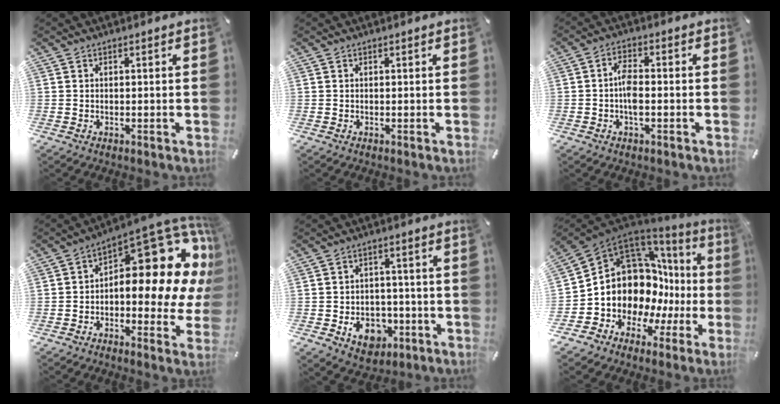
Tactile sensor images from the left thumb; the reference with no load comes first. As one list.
[{"total": 0.0}, {"total": 4.8, "force": [-0.9, 2.1, 4.2], "torque": [-0.080, 0.007, -0.017]}, {"total": 15.6, "force": [6.8, 7.3, 12.0], "torque": [-0.145, -0.082, 0.108]}, {"total": 9.0, "force": [-3.3, 7.0, 4.6], "torque": [-0.068, 0.018, -0.057]}, {"total": 13.9, "force": [1.3, 11.5, 7.6], "torque": [-0.126, -0.058, 0.044]}]